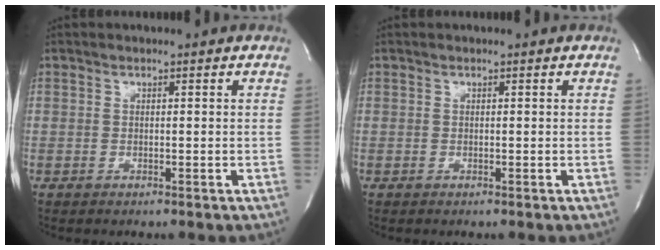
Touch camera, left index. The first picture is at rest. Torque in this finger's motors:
{"motor_torque": [0.18, 0.00, 0.01, 0.00]}